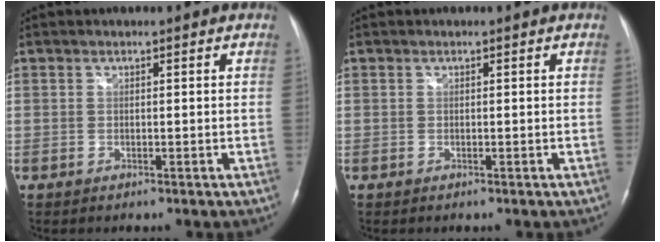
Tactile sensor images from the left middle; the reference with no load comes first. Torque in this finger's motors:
{"motor_torque": [-0.02, 0.00, 0.00, 0.00]}